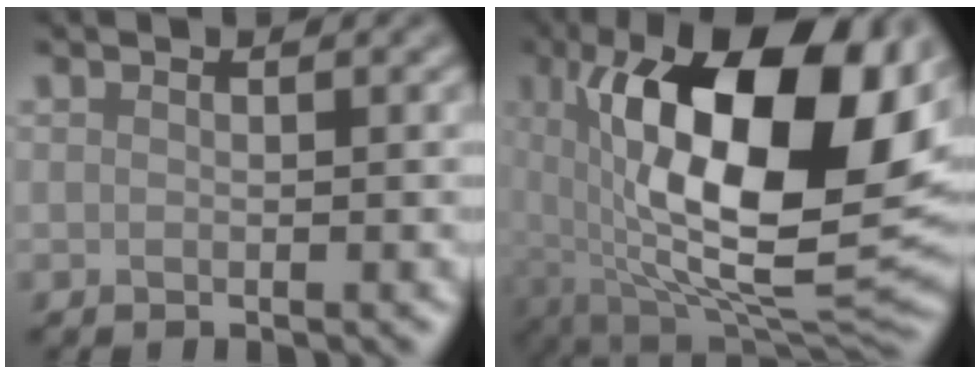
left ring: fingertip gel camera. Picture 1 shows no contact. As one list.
[{"total": 17.5, "force": [3.8, 8.0, 15.1], "torque": [-0.241, 0.001, 0.062]}]